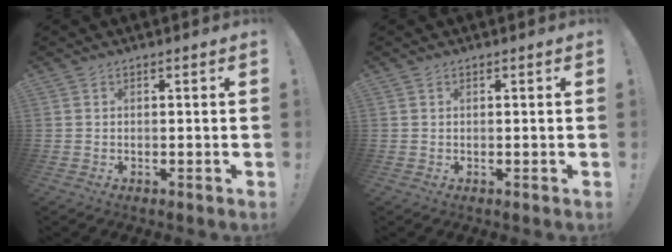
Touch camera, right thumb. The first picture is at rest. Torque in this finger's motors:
{"motor_torque": [-0.25, -0.31, -0.09, 0.06, 0.01]}